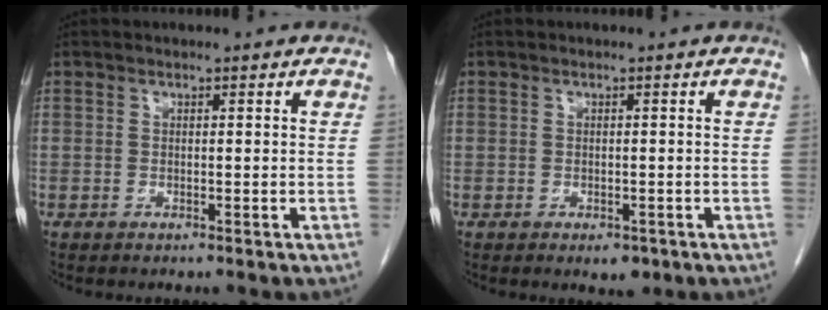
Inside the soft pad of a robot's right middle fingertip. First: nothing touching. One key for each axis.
{"total": 1.9, "fx": -1.1, "fy": 1.0, "fz": 1.2, "tx": -0.013, "ty": -0.002, "tz": -0.005}